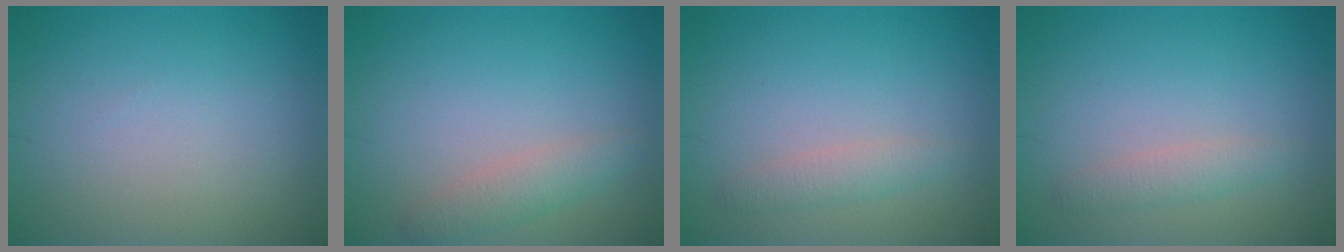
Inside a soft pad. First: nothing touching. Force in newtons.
{"total": 2.1, "press": 2.1, "slide": 0.1}
{"total": 1.6, "press": 1.6, "slide": 0.0}
{"total": 1.6, "press": 1.6, "slide": 0.0}